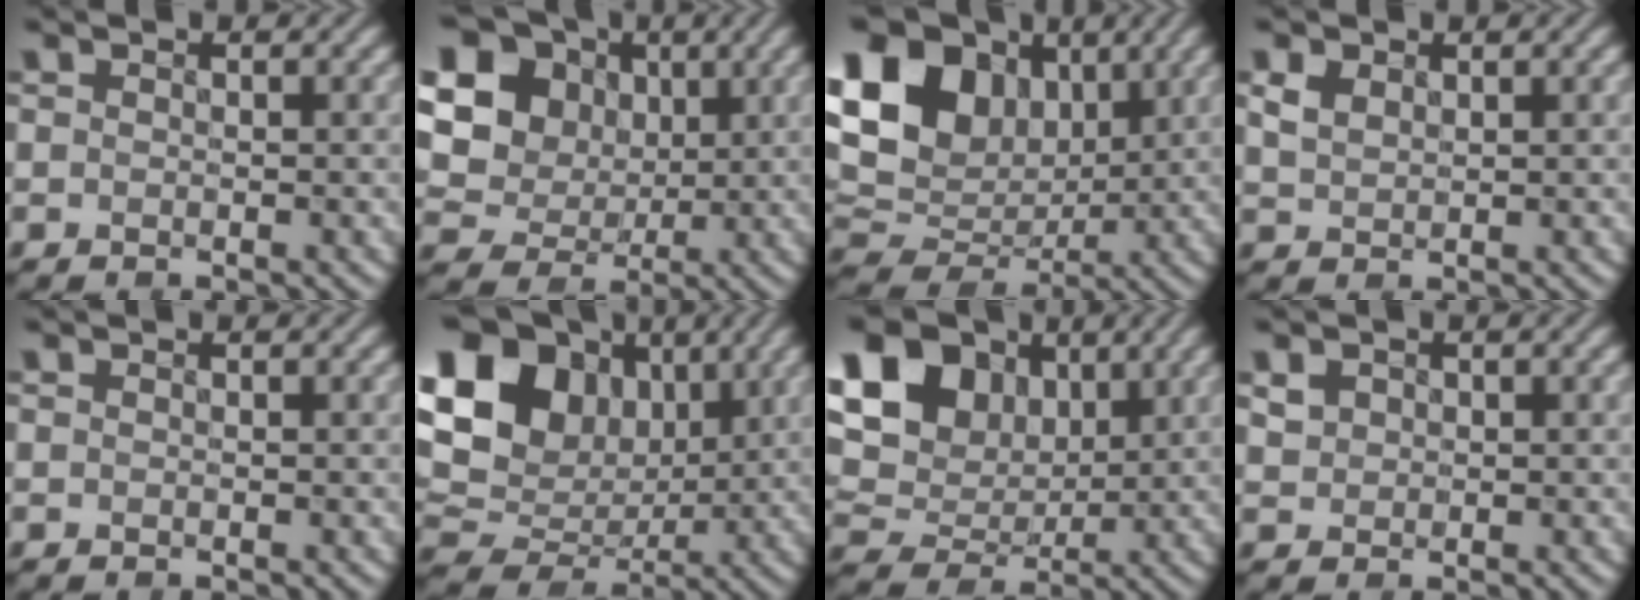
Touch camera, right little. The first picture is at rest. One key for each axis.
{"total": 12.8, "fx": 3.5, "fy": 10.9, "fz": 5.7, "tx": -0.153, "ty": 0.023, "tz": 0.067}
{"total": 13.9, "fx": 4.2, "fy": 10.2, "fz": 8.6, "tx": -0.181, "ty": 0.029, "tz": 0.071}
{"total": 0.8, "fx": 0.4, "fy": 0.6, "fz": 0.4, "tx": -0.017, "ty": -0.004, "tz": 0.018}
{"total": 0.0}
{"total": 16.6, "fx": 4.7, "fy": 12.7, "fz": 9.6, "tx": -0.211, "ty": 0.039, "tz": 0.081}
{"total": 12.5, "fx": 4.9, "fy": 8.9, "fz": 7.3, "tx": -0.138, "ty": 0.029, "tz": 0.072}
{"total": 1.3, "fx": 0.2, "fy": 1.2, "fz": 0.3, "tx": -0.017, "ty": -0.001, "tz": 0.009}